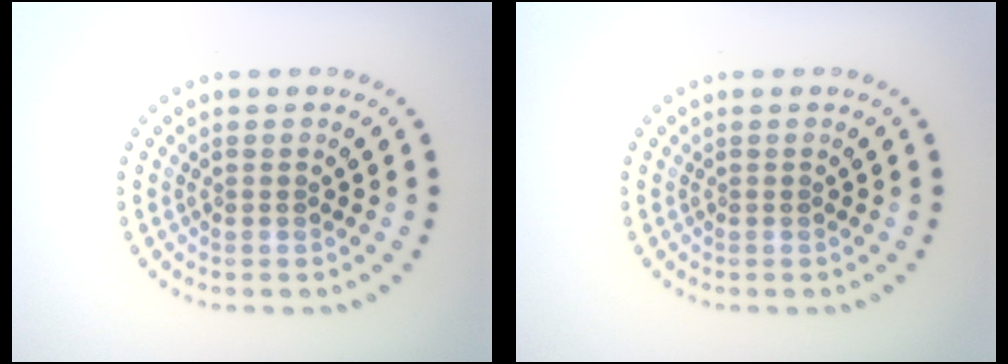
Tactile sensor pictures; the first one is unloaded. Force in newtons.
{"total": 0.0}